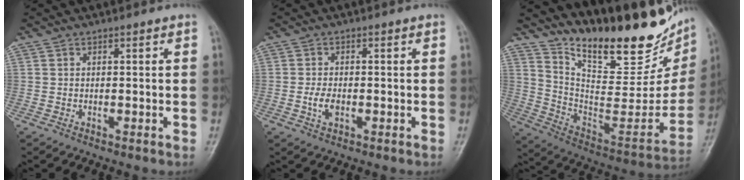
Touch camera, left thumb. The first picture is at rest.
{"total": 2.8, "force": [-0.6, 1.6, 2.2], "torque": [-0.045, -0.001, -0.012]}
{"total": 28.9, "force": [21.9, 10.0, 16.1], "torque": [-0.217, -0.122, 0.334]}